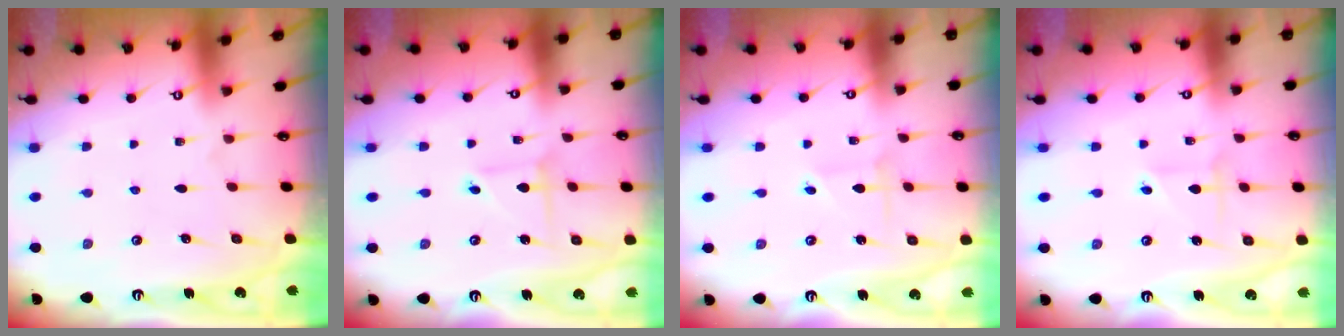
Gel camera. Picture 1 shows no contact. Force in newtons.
{"total": 2.5, "press": 2.5, "slide": 0.2}
{"total": 1.0, "press": 1.0, "slide": 0.1}
{"total": 2.3, "press": 2.3, "slide": 0.2}